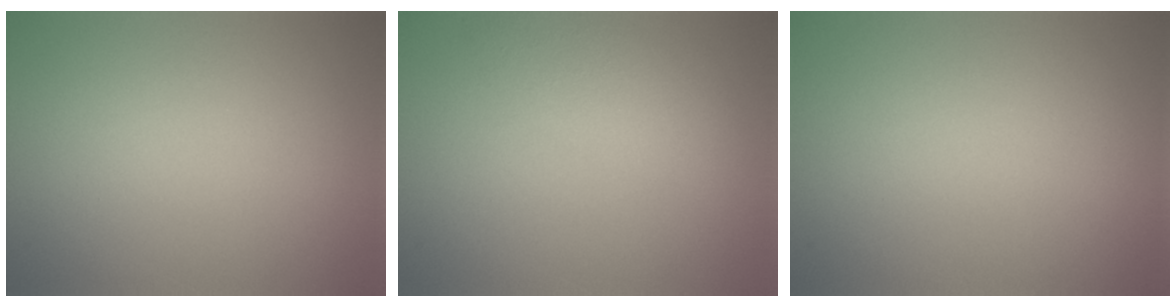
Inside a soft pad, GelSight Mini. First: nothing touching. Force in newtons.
{"total": 3.1, "press": 3.1, "slide": 0.2}
{"total": 0.0}